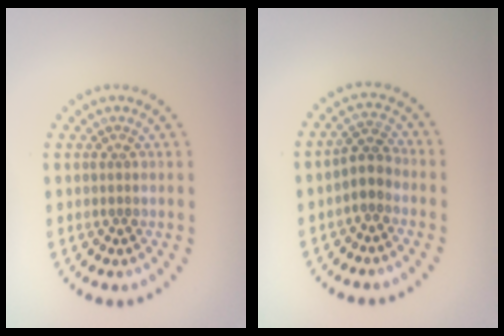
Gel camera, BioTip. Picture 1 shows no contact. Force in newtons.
{"total": 2.3, "press": 1.9, "slide": 1.3}